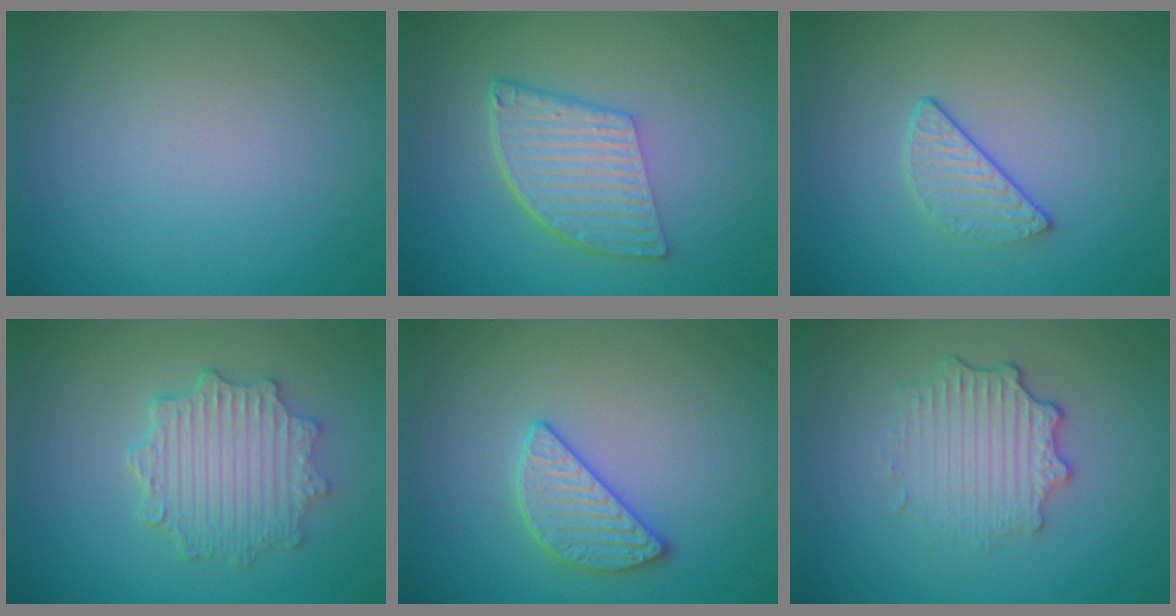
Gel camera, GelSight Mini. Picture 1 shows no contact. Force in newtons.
{"total": 6.1, "press": 4.2, "slide": 4.4}
{"total": 2.2, "press": 1.5, "slide": 1.6}
{"total": 4.7, "press": 3.9, "slide": 2.6}
{"total": 2.8, "press": 2.8, "slide": 0.1}
{"total": 3.5, "press": 2.8, "slide": 2.2}